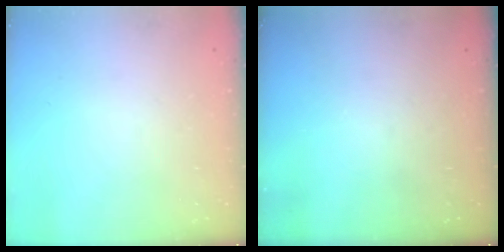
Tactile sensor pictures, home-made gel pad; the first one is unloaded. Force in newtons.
{"total": 0.0}